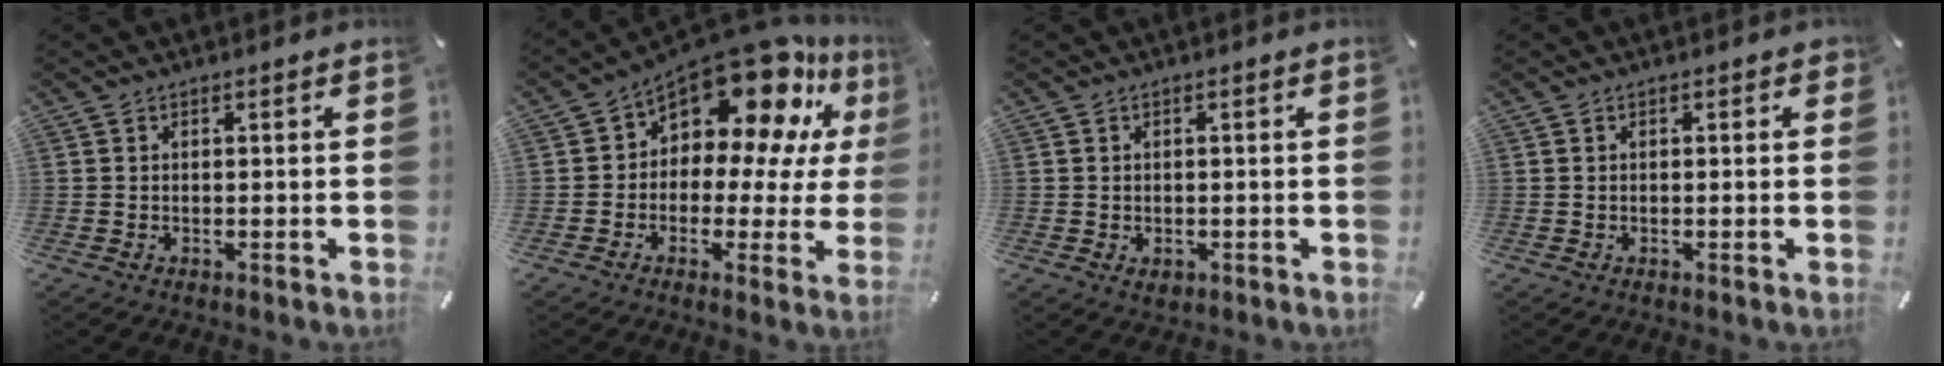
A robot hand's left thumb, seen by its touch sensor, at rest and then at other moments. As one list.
[{"total": 16.7, "force": [10.7, 8.3, 9.8], "torque": [-0.153, -0.093, 0.183]}, {"total": 1.5, "force": [-0.6, 1.2, 0.6], "torque": [-0.012, 0.003, -0.012]}, {"total": 0.7, "force": [0.0, 0.4, 0.6], "torque": [-0.011, 0.003, -0.001]}]